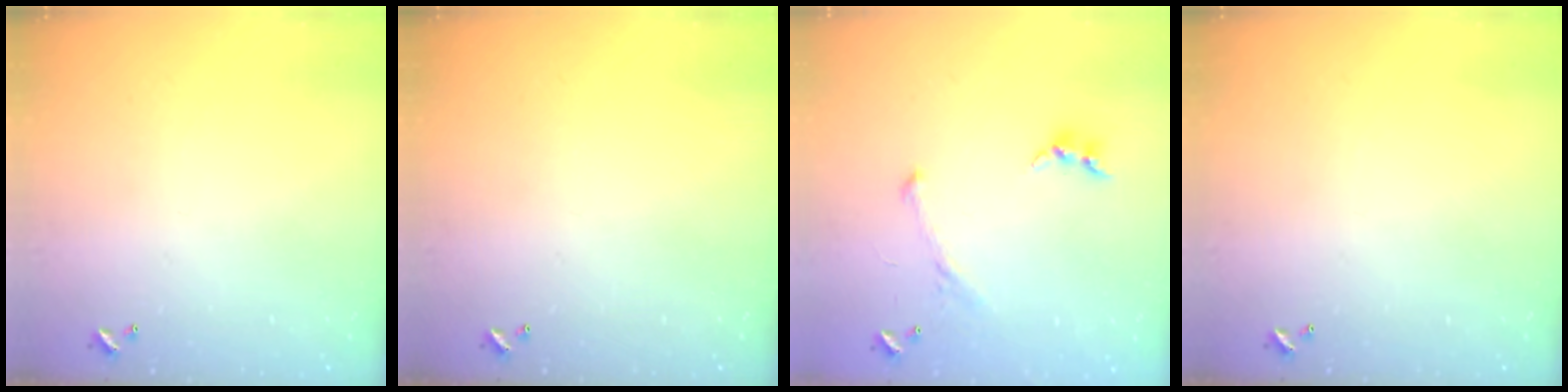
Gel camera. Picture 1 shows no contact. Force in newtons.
{"total": 0.0}
{"total": 2.8, "press": 2.7, "slide": 0.9}
{"total": 0.0}